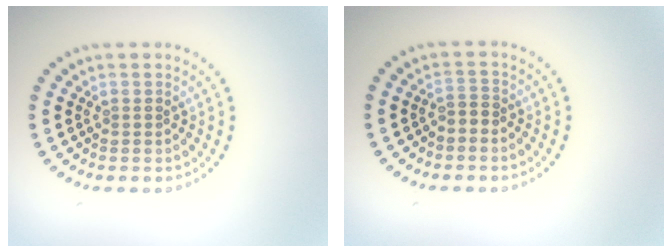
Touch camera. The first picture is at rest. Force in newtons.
{"total": 1.2, "press": 1.0, "slide": 0.7}